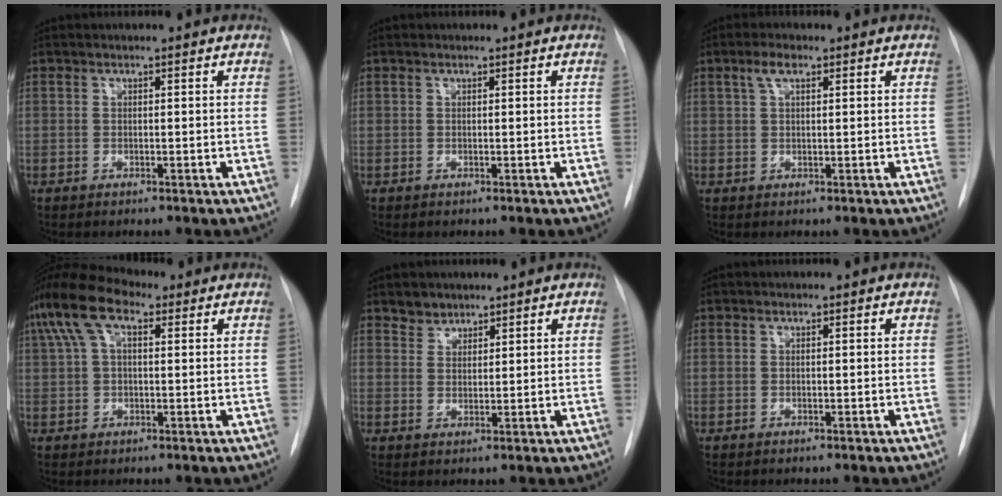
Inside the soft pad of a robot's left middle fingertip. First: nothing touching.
{"total": 0.0}
{"total": 2.7, "force": [1.4, 1.0, 2.1], "torque": [-0.047, 0.010, 0.030]}
{"total": 9.3, "force": [4.3, 4.1, 7.1], "torque": [-0.161, 0.043, 0.077]}
{"total": 2.6, "force": [2.1, 1.5, -0.1], "torque": [0.008, 0.003, 0.033]}
{"total": 0.0}